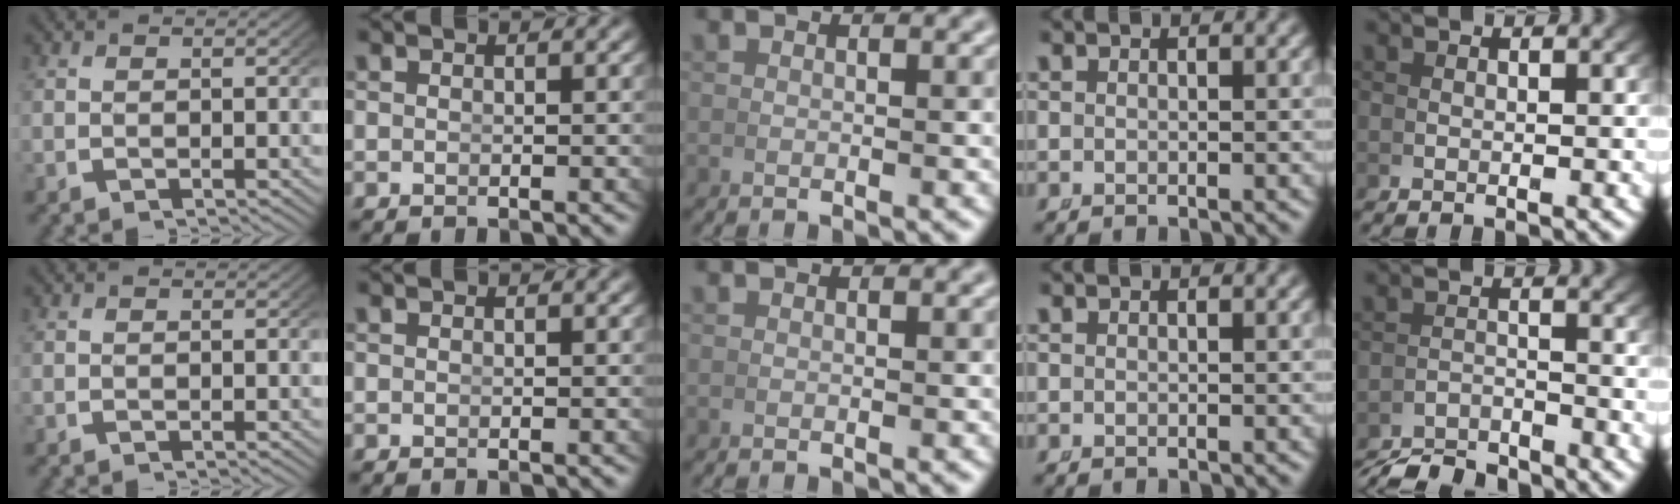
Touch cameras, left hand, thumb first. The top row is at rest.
{"little": {"total": 4.8, "force": [-4.8, 0.4, 0.6], "torque": [0.011, -0.008, -0.083]}}